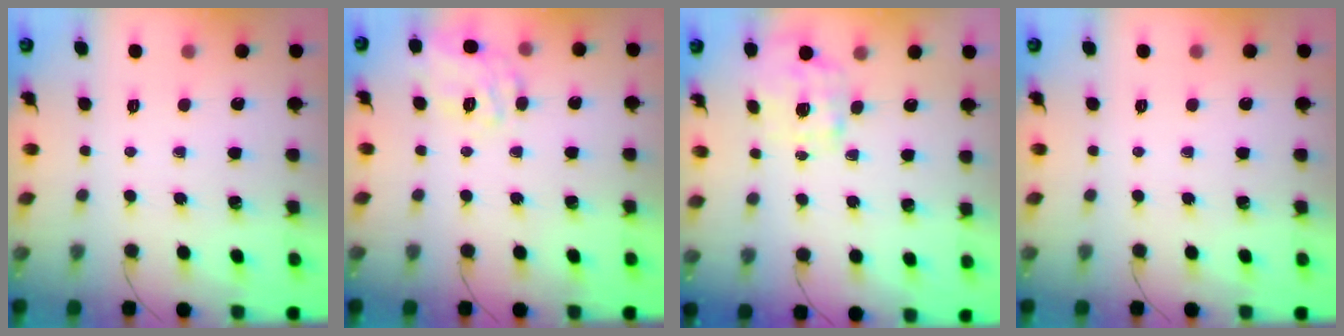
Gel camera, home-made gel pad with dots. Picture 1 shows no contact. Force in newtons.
{"total": 10.1, "press": 10.0, "slide": 1.2}
{"total": 1.4, "press": 1.2, "slide": 0.7}
{"total": 0.0}